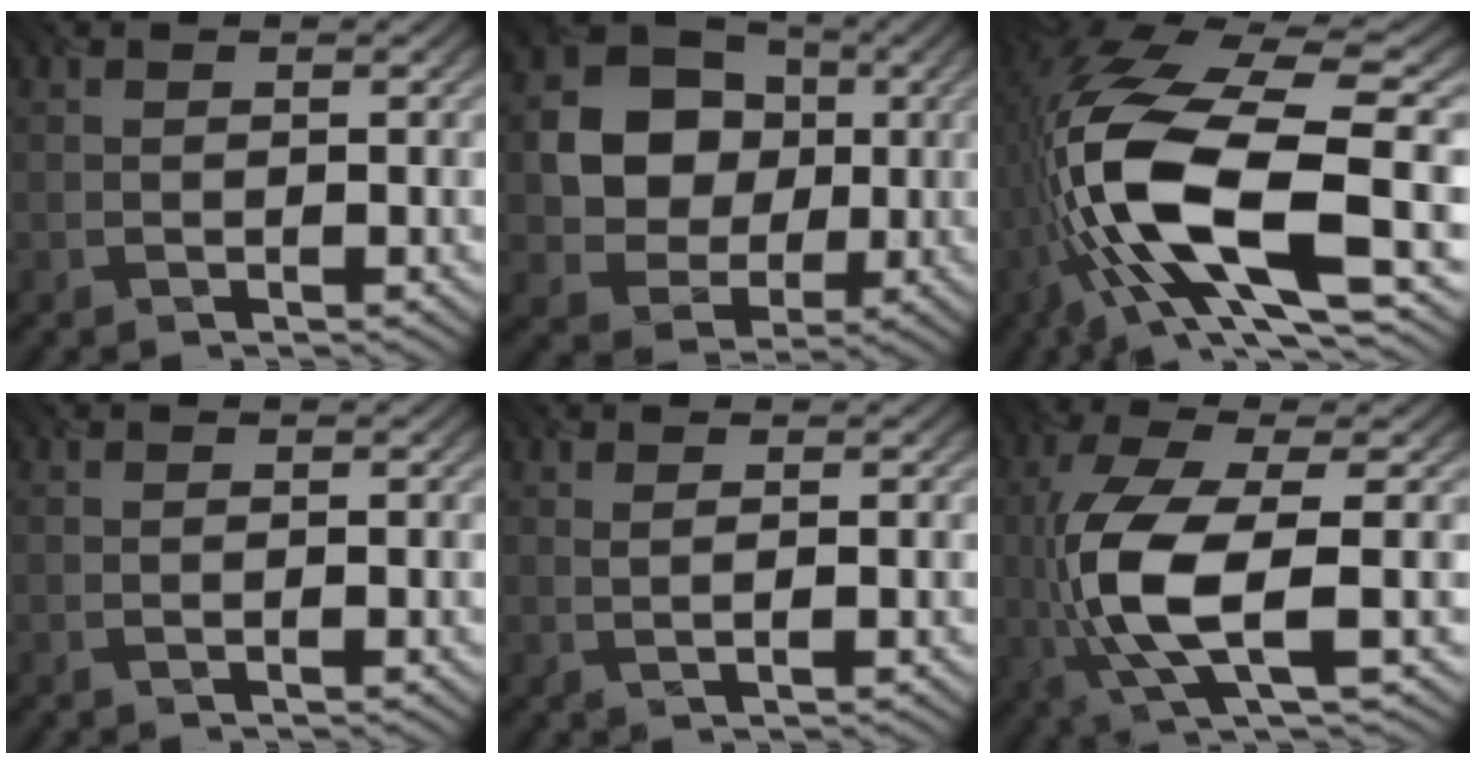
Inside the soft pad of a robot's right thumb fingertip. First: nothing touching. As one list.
[{"total": 10.4, "force": [1.0, 9.1, 5.0], "torque": [-0.111, 0.002, 0.013]}, {"total": 17.3, "force": [-3.0, 6.6, 15.7], "torque": [-0.336, -0.007, -0.047]}, {"total": 0.0}, {"total": 1.1, "force": [0.4, 0.2, 0.9], "torque": [-0.020, 0.004, 0.007]}, {"total": 10.2, "force": [-1.1, 3.2, 9.6], "torque": [-0.213, 0.004, -0.022]}]